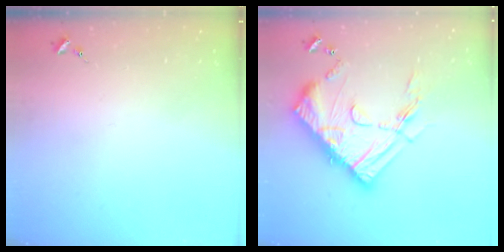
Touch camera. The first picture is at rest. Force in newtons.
{"total": 21.5, "press": 21.4, "slide": 1.6}